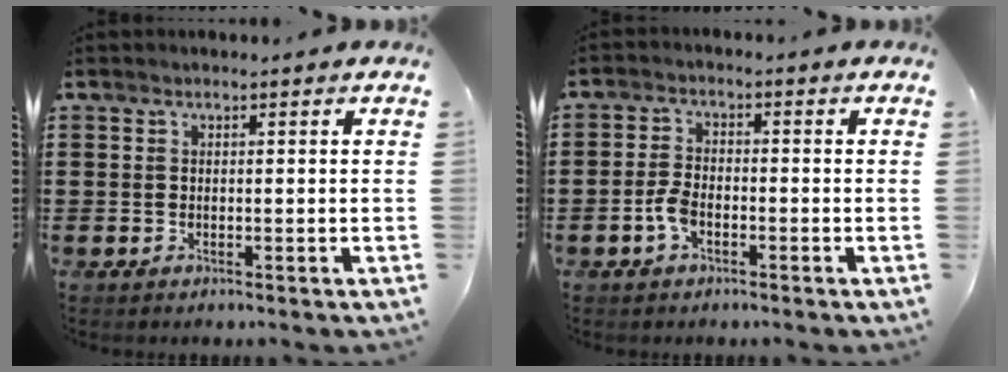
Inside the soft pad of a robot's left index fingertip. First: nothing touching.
{"total": 3.5, "force": [-1.5, 1.8, 2.6], "torque": [-0.069, -0.002, -0.034]}